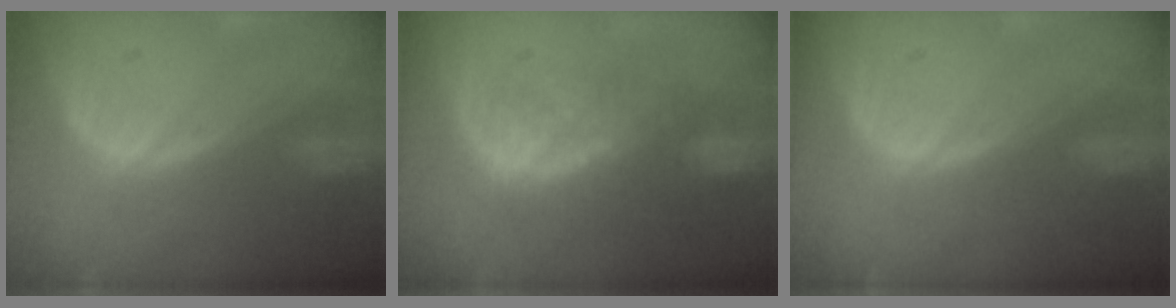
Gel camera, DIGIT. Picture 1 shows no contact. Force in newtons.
{"total": 9.3, "press": 8.3, "slide": 4.2}
{"total": 0.0}